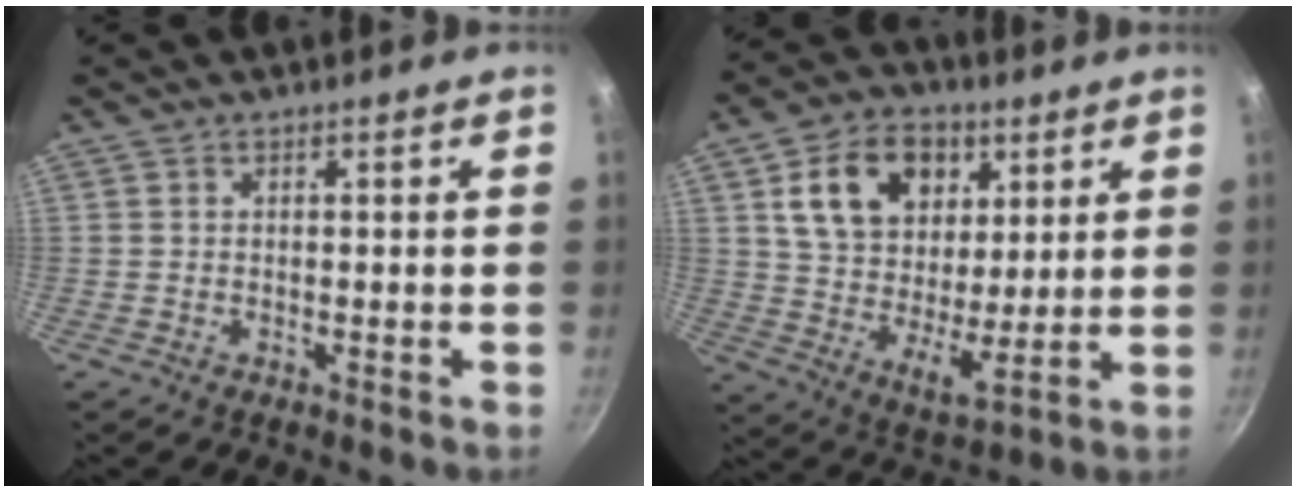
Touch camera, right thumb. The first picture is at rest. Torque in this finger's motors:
{"motor_torque": [-0.19, 0.58, 0.53, -0.31, 0.24]}